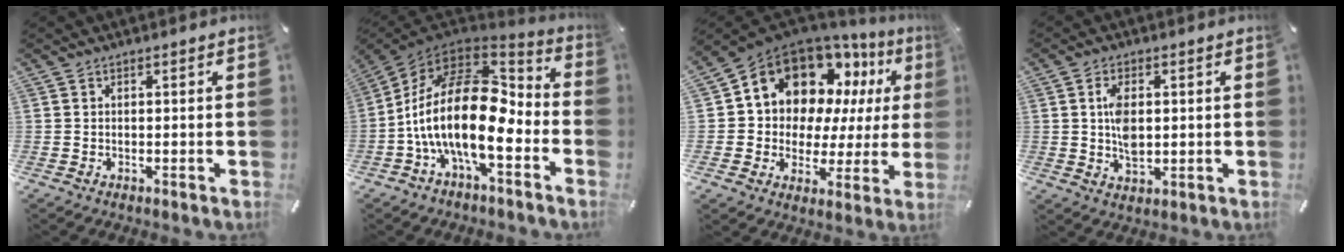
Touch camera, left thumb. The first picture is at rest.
{"total": 22.9, "force": [-4.4, 11.0, 19.5], "torque": [-0.397, 0.000, -0.078]}
{"total": 14.6, "force": [9.3, 10.0, 5.3], "torque": [-0.102, -0.077, 0.169]}
{"total": 6.3, "force": [0.6, 3.6, 5.1], "torque": [-0.100, -0.002, 0.004]}